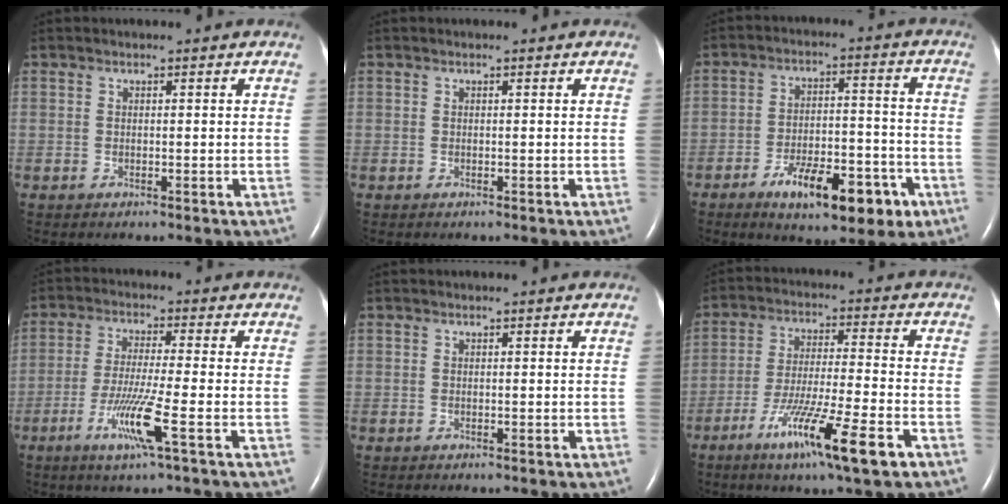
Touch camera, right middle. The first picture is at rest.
{"total": 0.0}
{"total": 12.5, "force": [-6.8, 4.4, 9.5], "torque": [-0.147, 0.007, -0.099]}
{"total": 7.8, "force": [-3.3, -0.9, 7.0], "torque": [-0.141, -0.023, -0.067]}
{"total": 0.0}
{"total": 13.1, "force": [-7.1, 0.1, 11.0], "torque": [-0.201, -0.032, -0.122]}